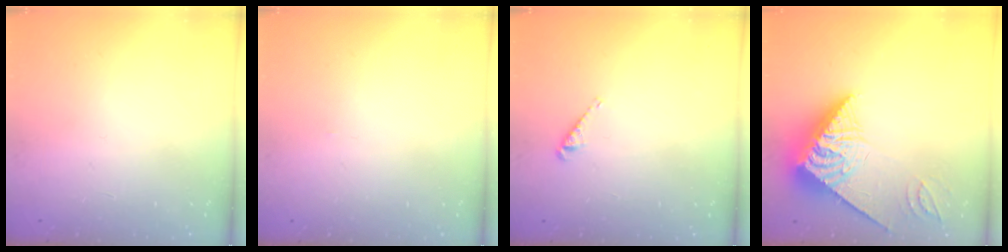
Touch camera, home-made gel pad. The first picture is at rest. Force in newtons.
{"total": 0.0}
{"total": 2.8, "press": 2.8, "slide": 0.4}
{"total": 9.1, "press": 8.9, "slide": 2.1}